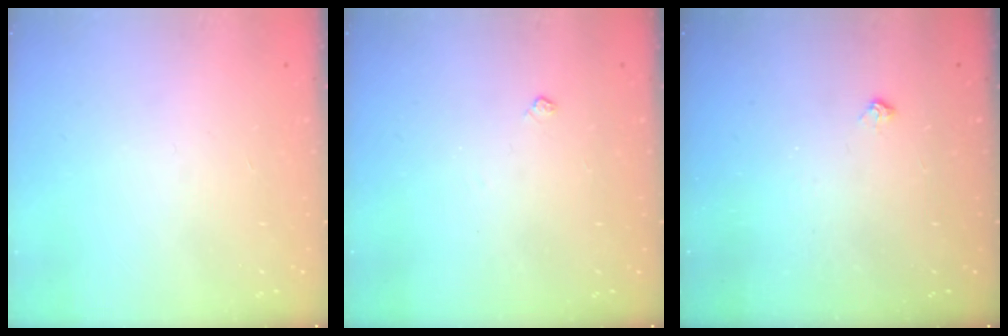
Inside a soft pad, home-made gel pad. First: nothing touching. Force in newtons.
{"total": 3.2, "press": 3.1, "slide": 0.5}
{"total": 5.7, "press": 5.6, "slide": 0.8}